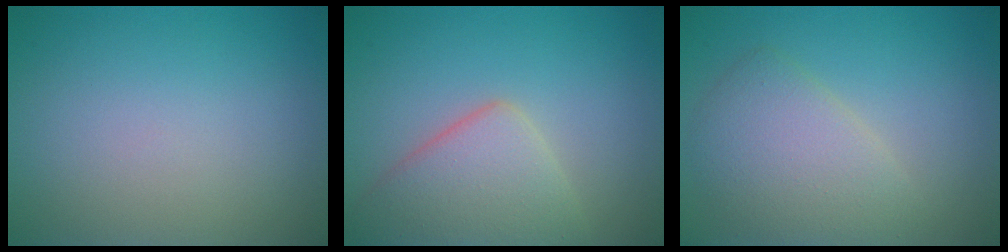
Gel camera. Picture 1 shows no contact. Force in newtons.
{"total": 5.2, "press": 5.2, "slide": 0.3}
{"total": 4.5, "press": 4.5, "slide": 0.2}